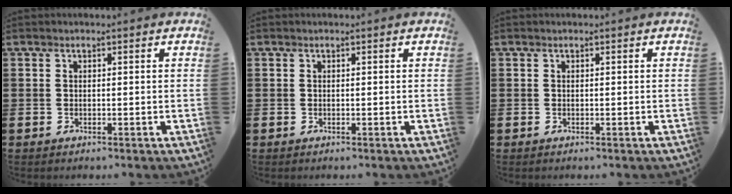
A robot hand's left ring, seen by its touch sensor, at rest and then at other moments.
{"total": 0.0}
{"total": 0.0}